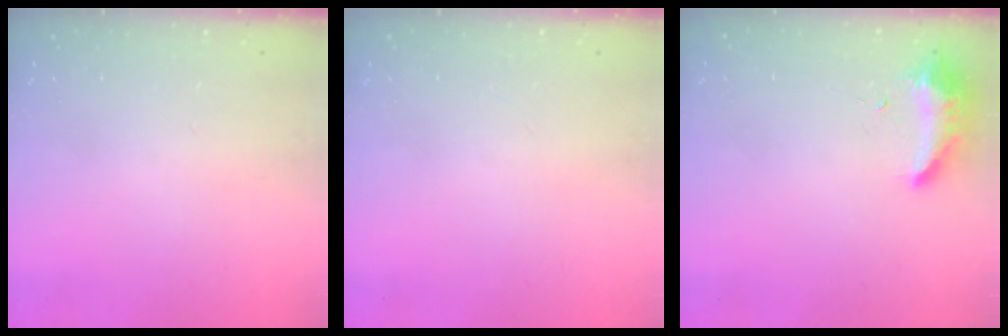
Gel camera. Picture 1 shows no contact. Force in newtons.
{"total": 0.0}
{"total": 8.8, "press": 8.8, "slide": 0.6}